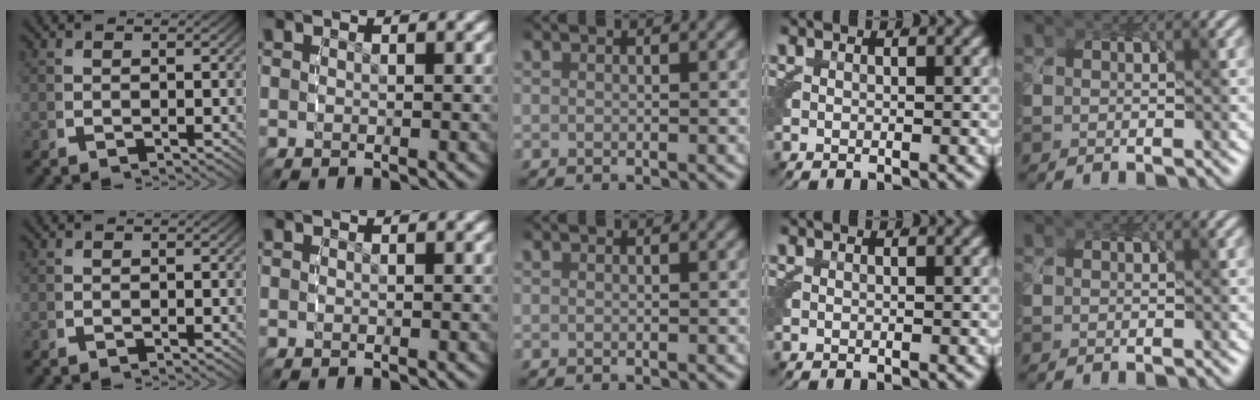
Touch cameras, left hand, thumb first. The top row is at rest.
{}